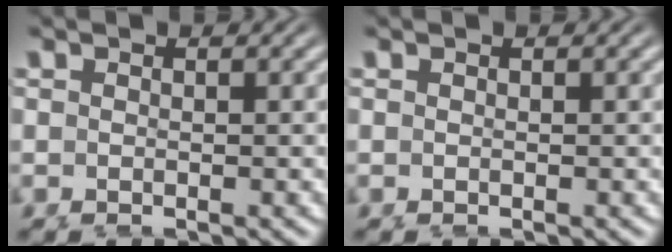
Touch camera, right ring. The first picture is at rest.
{"total": 0.0}